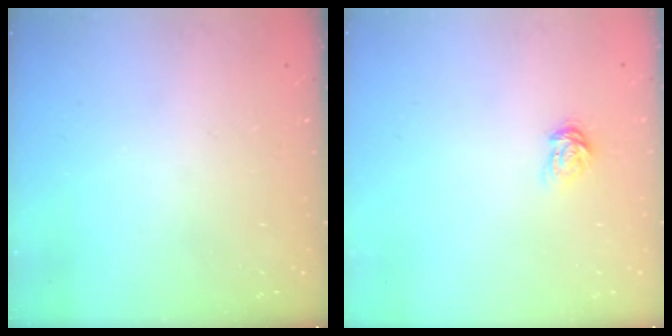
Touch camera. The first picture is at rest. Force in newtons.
{"total": 5.3, "press": 5.3, "slide": 0.4}